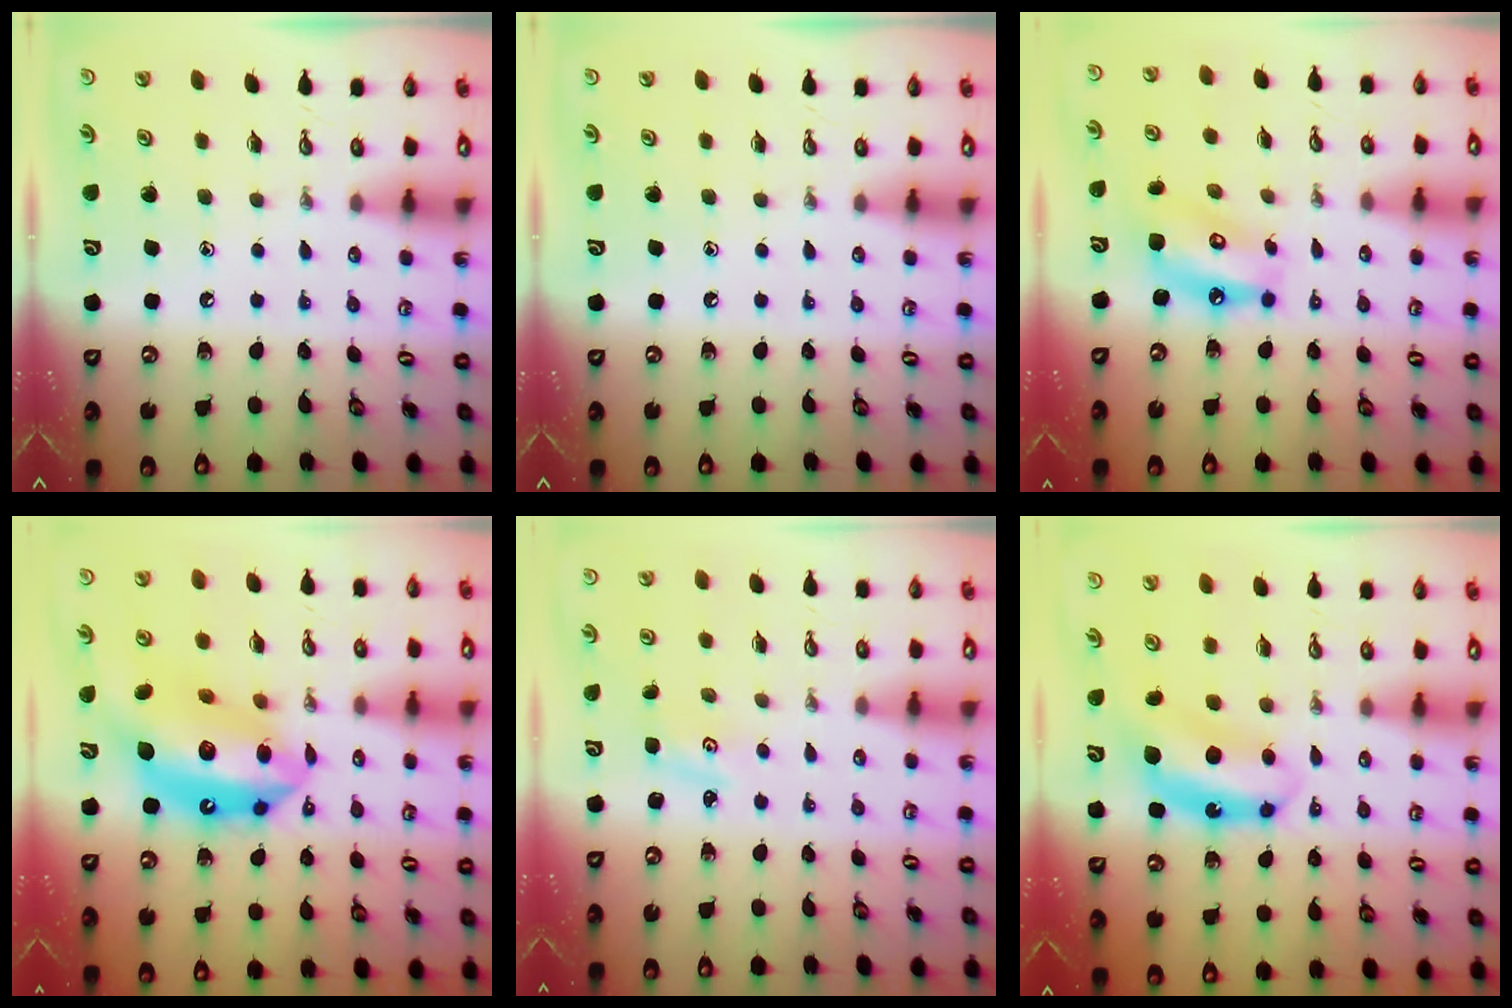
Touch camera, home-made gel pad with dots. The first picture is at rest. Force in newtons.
{"total": 0.0}
{"total": 10.0, "press": 10.0, "slide": 0.7}
{"total": 18.8, "press": 18.7, "slide": 1.5}
{"total": 1.1, "press": 1.1, "slide": 0.3}
{"total": 7.8, "press": 7.8, "slide": 0.4}